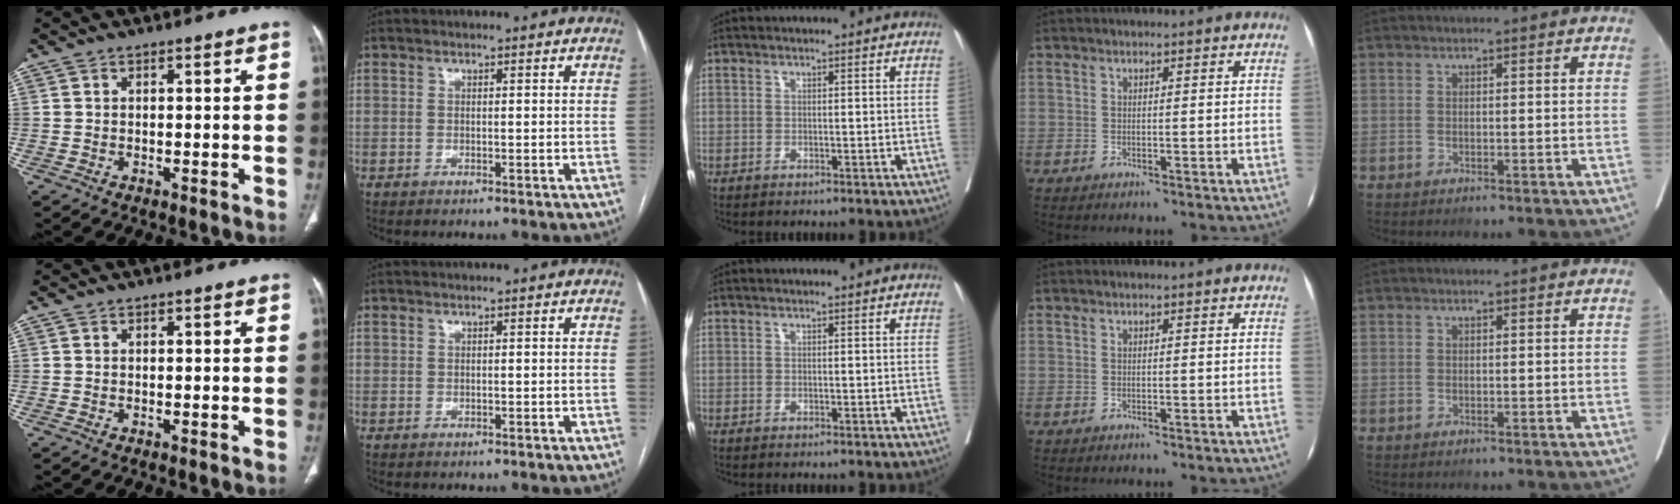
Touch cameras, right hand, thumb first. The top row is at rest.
{}